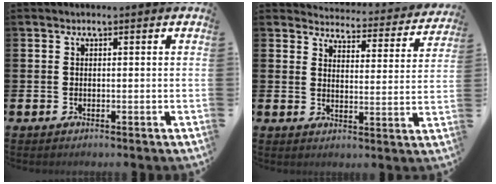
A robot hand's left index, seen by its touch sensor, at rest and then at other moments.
{"total": 3.9, "force": [3.9, 0.6, 0.3], "torque": [-0.021, -0.037, 0.061]}